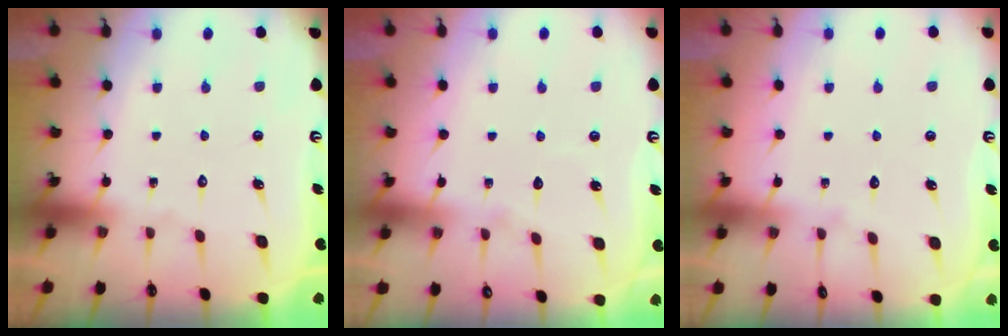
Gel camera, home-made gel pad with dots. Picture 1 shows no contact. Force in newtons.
{"total": 5.9, "press": 5.9, "slide": 0.6}
{"total": 3.2, "press": 3.2, "slide": 0.4}